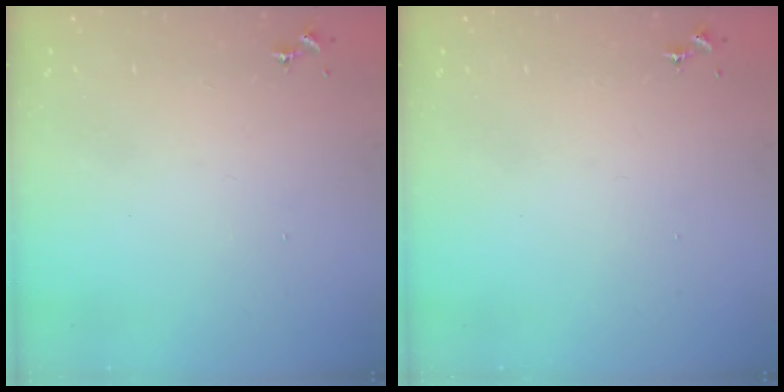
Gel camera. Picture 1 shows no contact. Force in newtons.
{"total": 0.0}